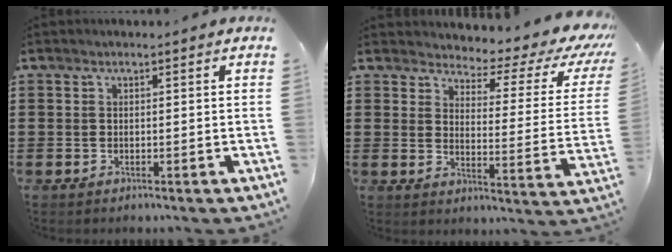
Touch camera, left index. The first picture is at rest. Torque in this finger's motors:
{"motor_torque": [-0.08, -0.02, 0.04, -0.02]}